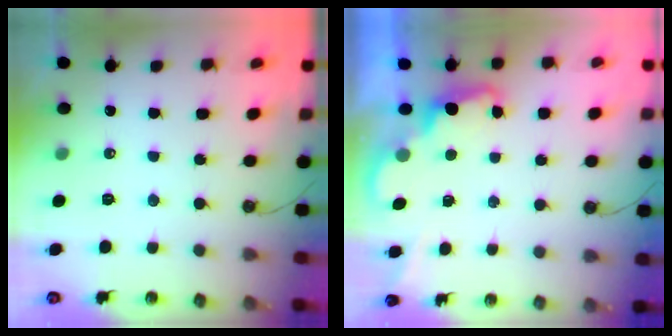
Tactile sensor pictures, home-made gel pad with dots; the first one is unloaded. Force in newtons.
{"total": 2.4, "press": 2.3, "slide": 0.5}